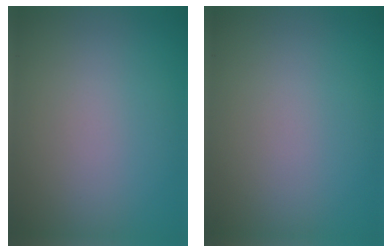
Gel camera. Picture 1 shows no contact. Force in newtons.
{"total": 0.0}